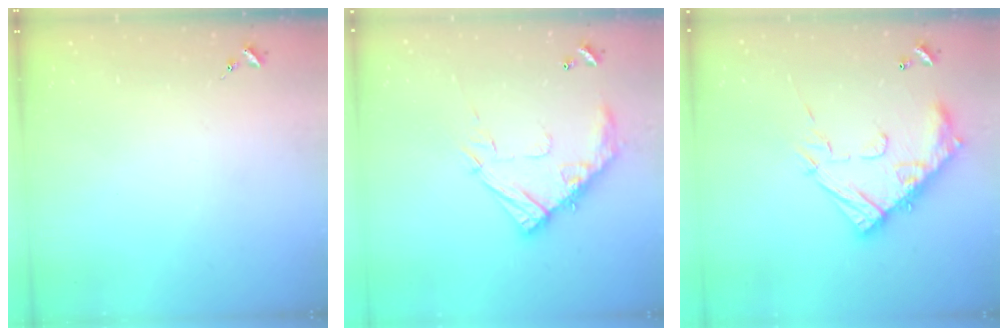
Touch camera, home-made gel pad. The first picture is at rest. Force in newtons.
{"total": 15.6, "press": 15.5, "slide": 1.2}
{"total": 18.0, "press": 18.0, "slide": 1.4}